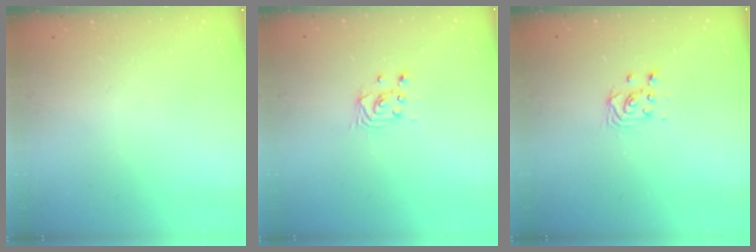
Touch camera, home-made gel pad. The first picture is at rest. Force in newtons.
{"total": 2.5, "press": 2.5, "slide": 0.2}
{"total": 3.3, "press": 3.2, "slide": 0.6}